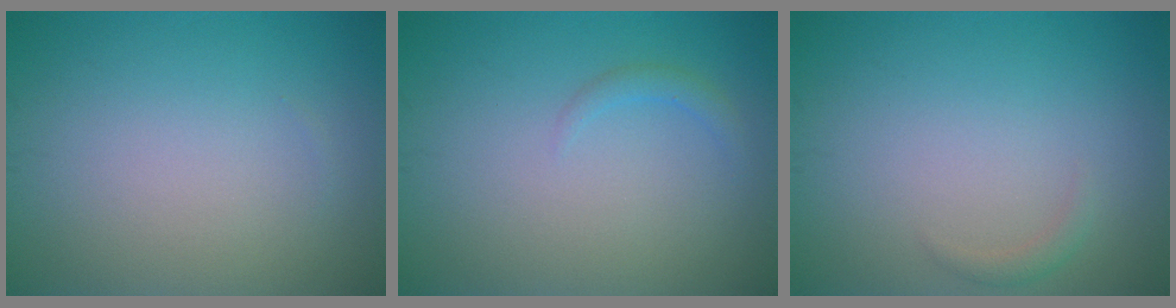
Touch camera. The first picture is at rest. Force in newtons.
{"total": 1.0, "press": 1.0, "slide": 0.1}
{"total": 0.8, "press": 0.8, "slide": 0.1}